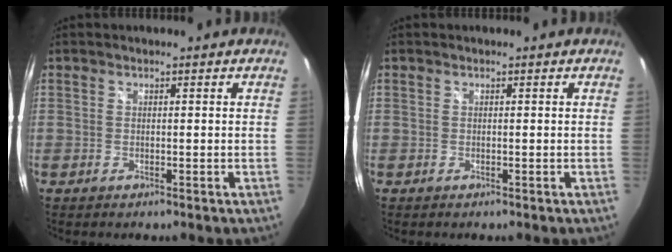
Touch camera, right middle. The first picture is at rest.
{"total": 0.0}